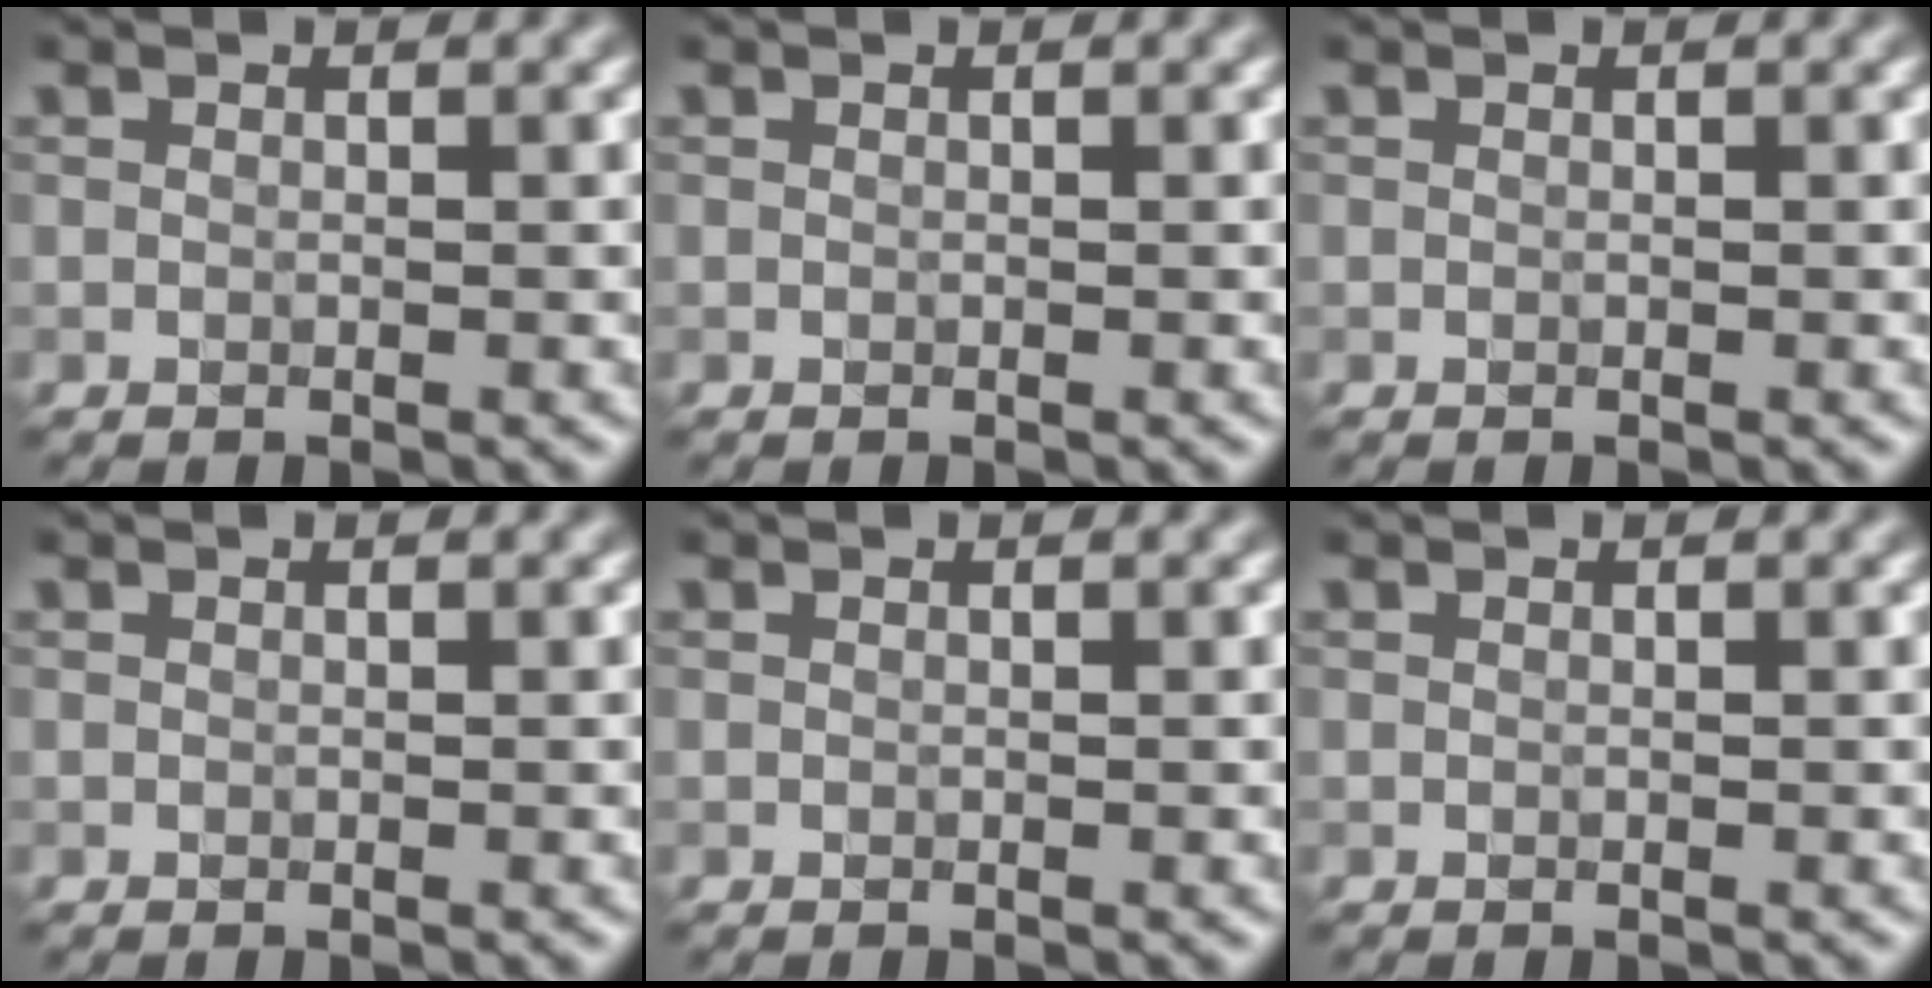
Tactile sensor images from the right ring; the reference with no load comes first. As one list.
[{"total": 0.0}, {"total": 0.0}, {"total": 0.0}, {"total": 0.0}, {"total": 0.0}]